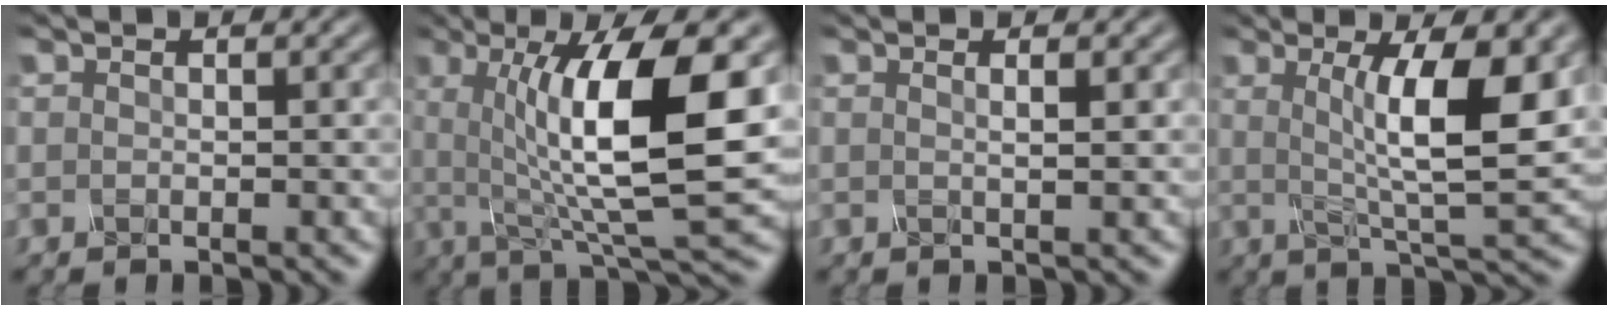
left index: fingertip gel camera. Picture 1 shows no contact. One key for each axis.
{"total": 11.6, "fx": 1.5, "fy": 2.7, "fz": 11.2, "tx": -0.168, "ty": -0.003, "tz": 0.029}
{"total": 1.8, "fx": 0.5, "fy": 0.7, "fz": 1.5, "tx": -0.011, "ty": 0.001, "tz": -0.011}
{"total": 8.1, "fx": 1.4, "fy": 1.6, "fz": 7.8, "tx": -0.116, "ty": -0.005, "tz": 0.027}